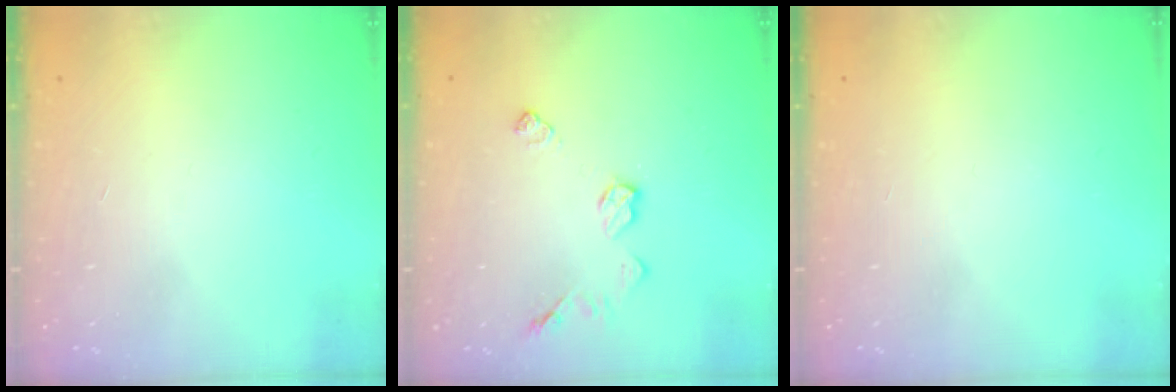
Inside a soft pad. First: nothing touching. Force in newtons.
{"total": 7.6, "press": 7.6, "slide": 0.3}
{"total": 0.0}